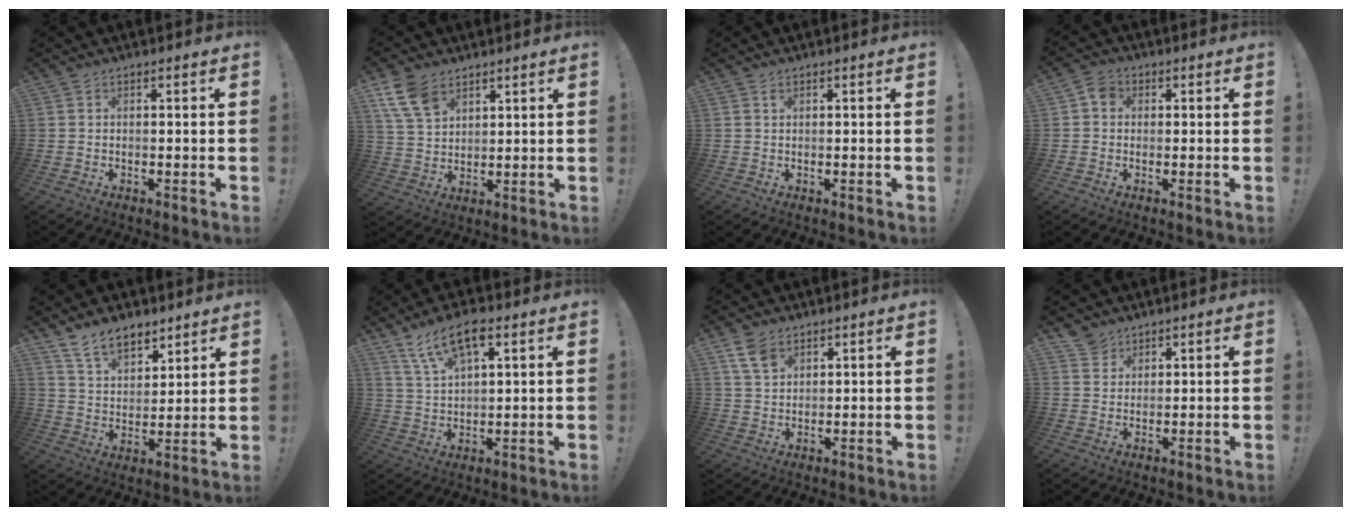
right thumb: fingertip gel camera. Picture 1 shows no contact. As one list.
[{"total": 11.2, "force": [6.8, 7.1, 5.3], "torque": [-0.103, -0.024, 0.136]}, {"total": 0.9, "force": [0.6, 0.4, 0.5], "torque": [-0.006, -0.001, 0.009]}, {"total": 4.1, "force": [0.7, 3.3, 2.2], "torque": [-0.040, 0.010, 0.014]}, {"total": 11.0, "force": [8.5, 5.5, 4.2], "torque": [-0.073, -0.054, 0.165]}, {"total": 10.7, "force": [6.4, 4.6, 7.3], "torque": [-0.128, -0.016, 0.116]}, {"total": 7.0, "force": [4.1, 4.4, 3.6], "torque": [-0.068, -0.012, 0.082]}, {"total": 4.2, "force": [3.2, 2.7, 0.4], "torque": [-0.007, -0.019, 0.060]}]